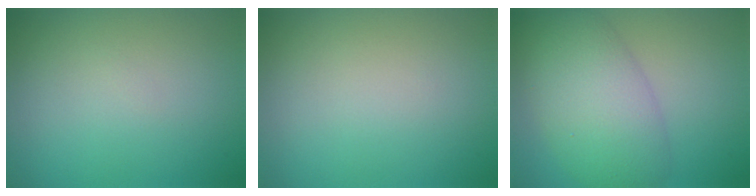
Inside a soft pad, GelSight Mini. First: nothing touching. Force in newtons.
{"total": 0.0}
{"total": 7.4, "press": 7.4, "slide": 0.3}